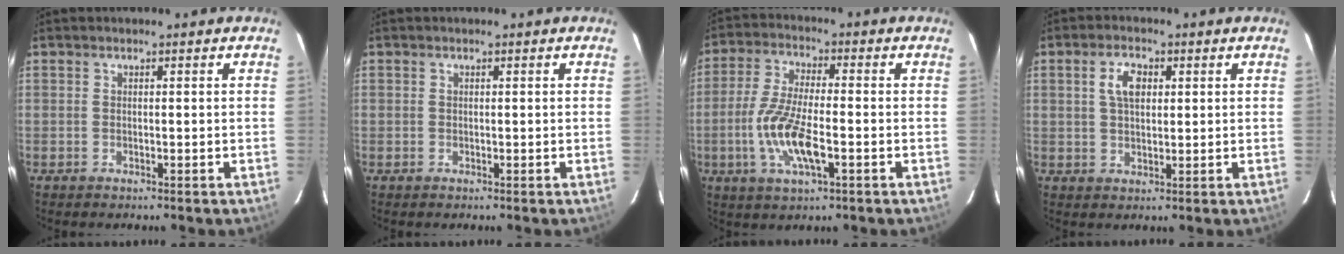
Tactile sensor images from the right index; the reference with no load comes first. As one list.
[{"total": 0.0}, {"total": 11.1, "force": [-3.2, 2.9, 10.2], "torque": [-0.214, -0.008, -0.063]}, {"total": 4.7, "force": [1.5, 2.7, 3.6], "torque": [-0.066, 0.011, 0.029]}]